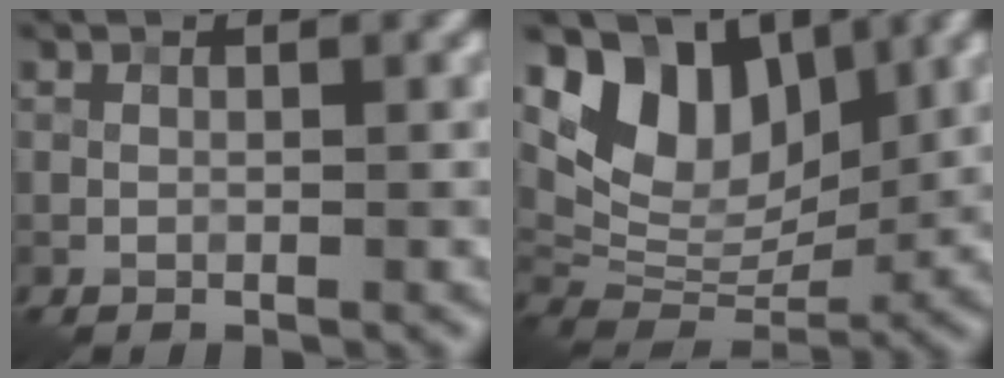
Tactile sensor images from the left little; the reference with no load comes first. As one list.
[{"total": 8.4, "force": [4.0, 5.5, 4.8], "torque": [-0.079, -0.010, 0.072]}]